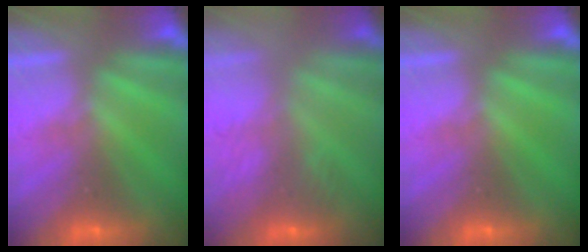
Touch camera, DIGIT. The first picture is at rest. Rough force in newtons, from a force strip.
{"total": 3.1}
{"total": 0.0}